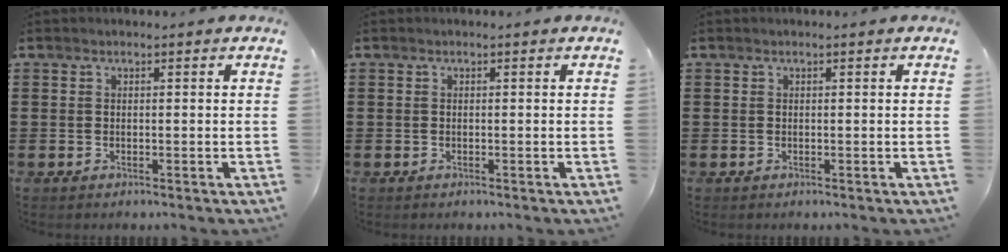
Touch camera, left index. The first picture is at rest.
{"total": 0.0}
{"total": 0.0}